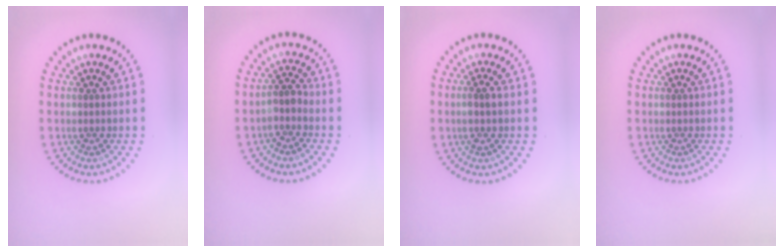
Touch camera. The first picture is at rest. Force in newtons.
{"total": 1.9, "press": 1.6, "slide": 1.0}
{"total": 1.2, "press": 1.0, "slide": 0.7}
{"total": 0.0}